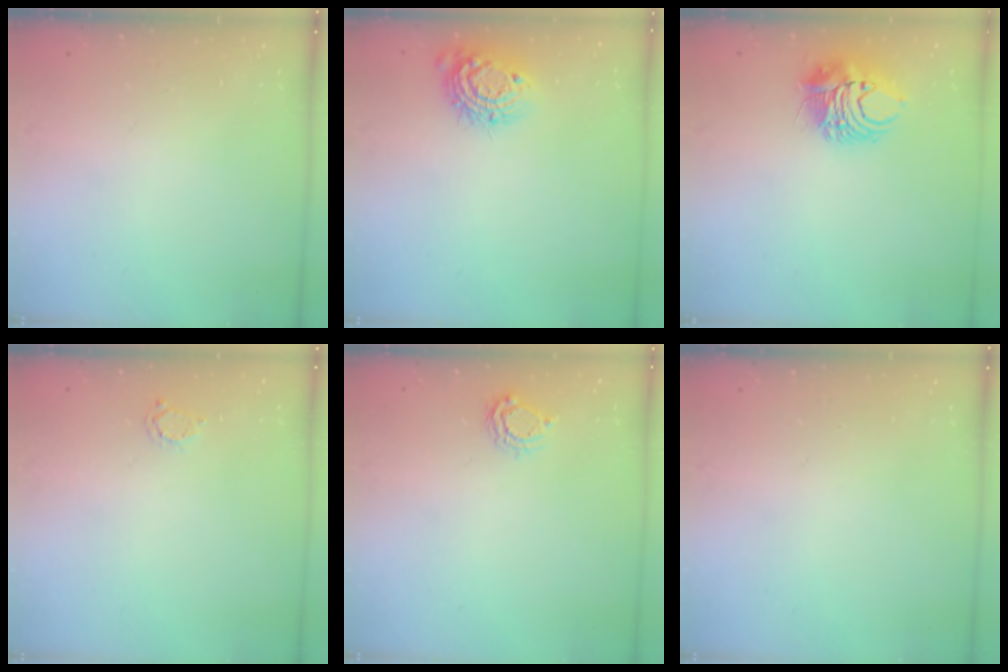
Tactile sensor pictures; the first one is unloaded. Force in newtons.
{"total": 11.0, "press": 11.0, "slide": 0.5}
{"total": 9.0, "press": 9.0, "slide": 0.5}
{"total": 2.0, "press": 2.0, "slide": 0.3}
{"total": 6.1, "press": 6.1, "slide": 0.3}
{"total": 0.0}